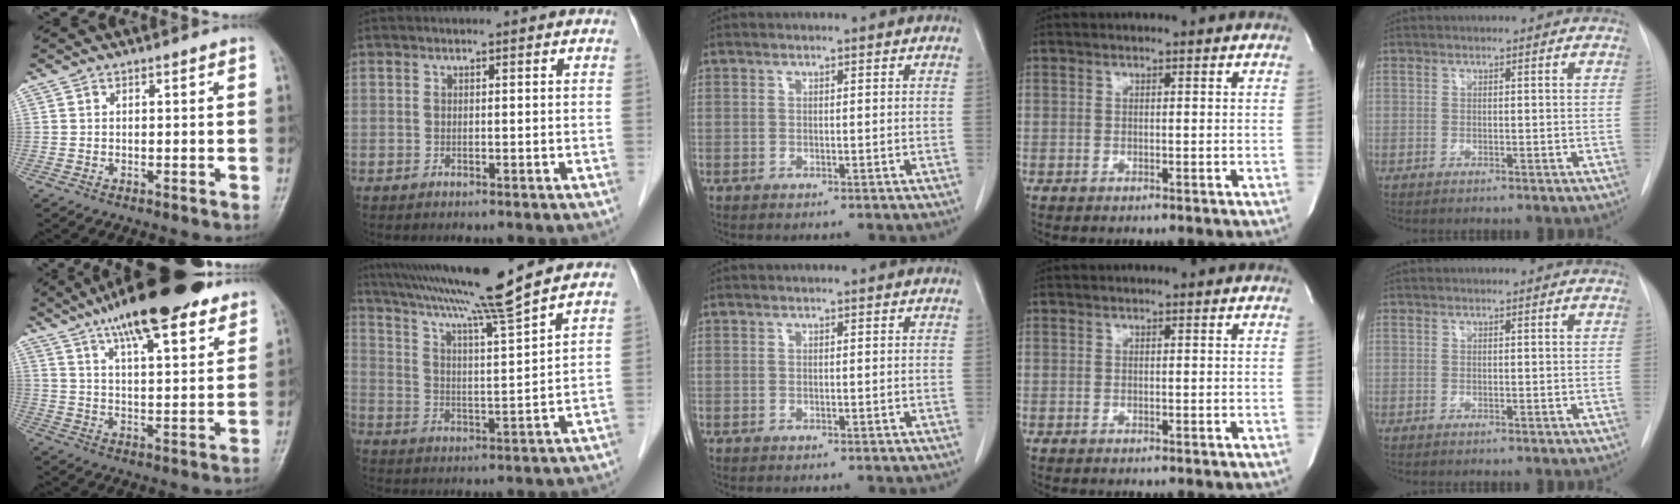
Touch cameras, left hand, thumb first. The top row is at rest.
{"thumb": {"total": 19.8, "force": [13.4, 5.6, 13.4], "torque": [-0.186, -0.034, 0.209]}, "index": {"total": 14.2, "force": [11.9, -2.2, 7.5], "torque": [-0.134, -0.004, 0.192]}}